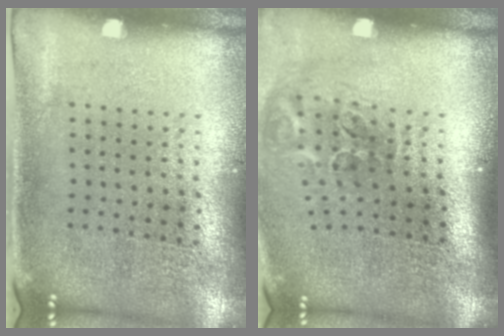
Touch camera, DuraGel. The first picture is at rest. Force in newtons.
{"total": 1.9, "press": 1.1, "slide": 1.5}